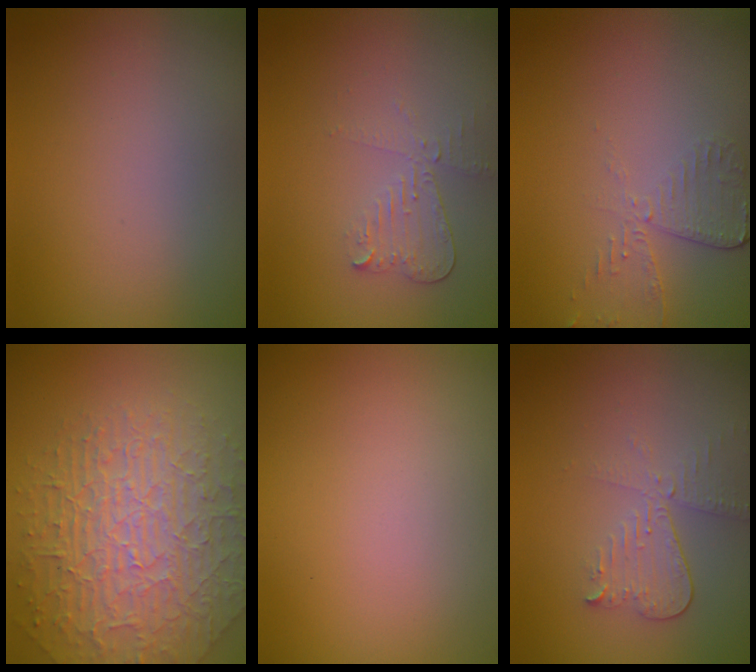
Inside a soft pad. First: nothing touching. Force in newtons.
{"total": 2.0, "press": 1.9, "slide": 0.7}
{"total": 2.5, "press": 2.3, "slide": 1.2}
{"total": 6.7, "press": 5.5, "slide": 3.7}
{"total": 0.0}
{"total": 3.0, "press": 2.7, "slide": 1.5}